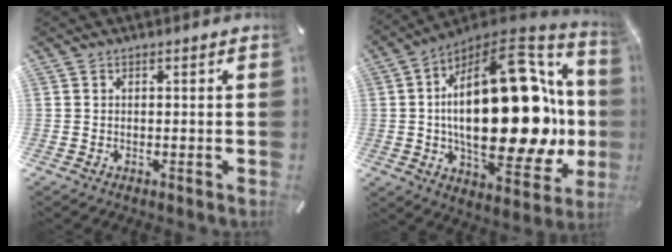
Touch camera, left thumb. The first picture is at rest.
{"total": 36.8, "force": [0.7, 18.2, 32.0], "torque": [-0.534, -0.033, 0.027]}